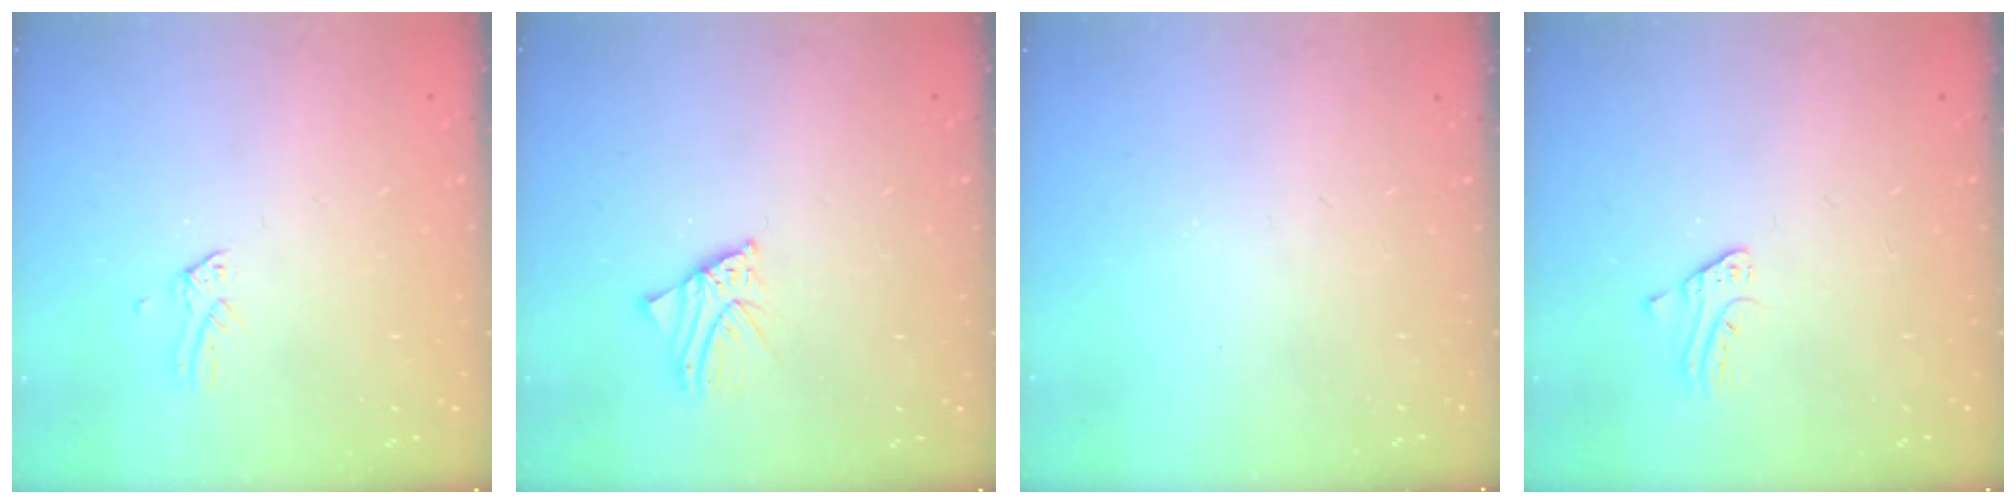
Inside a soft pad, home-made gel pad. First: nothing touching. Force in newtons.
{"total": 2.1, "press": 2.0, "slide": 0.3}
{"total": 0.0}
{"total": 2.2, "press": 2.2, "slide": 0.3}